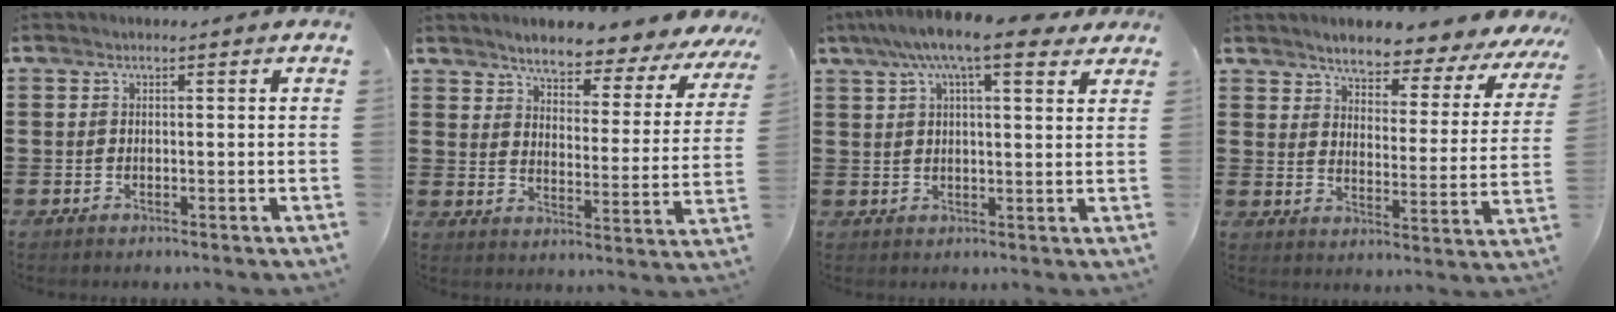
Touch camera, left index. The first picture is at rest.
{"total": 5.7, "force": [5.4, 0.7, 1.7], "torque": [-0.054, -0.038, 0.086]}
{"total": 9.0, "force": [6.2, 2.1, 6.1], "torque": [-0.118, -0.005, 0.107]}
{"total": 5.5, "force": [5.2, 0.8, 1.4], "torque": [-0.048, -0.039, 0.085]}